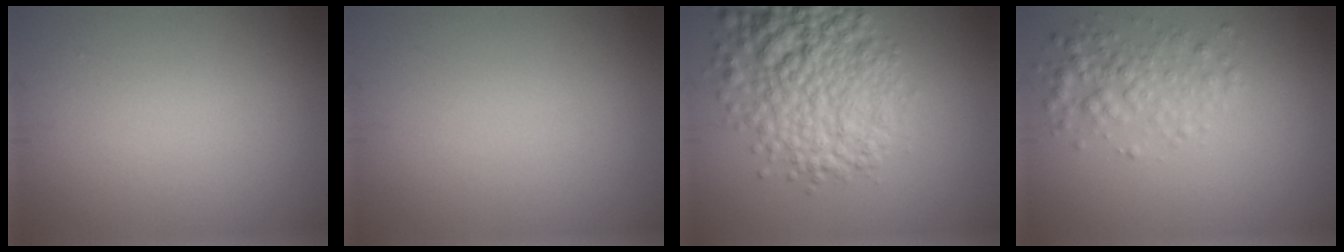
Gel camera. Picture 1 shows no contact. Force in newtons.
{"total": 0.0}
{"total": 8.7, "press": 8.7, "slide": 0.3}
{"total": 2.8, "press": 2.8, "slide": 0.1}